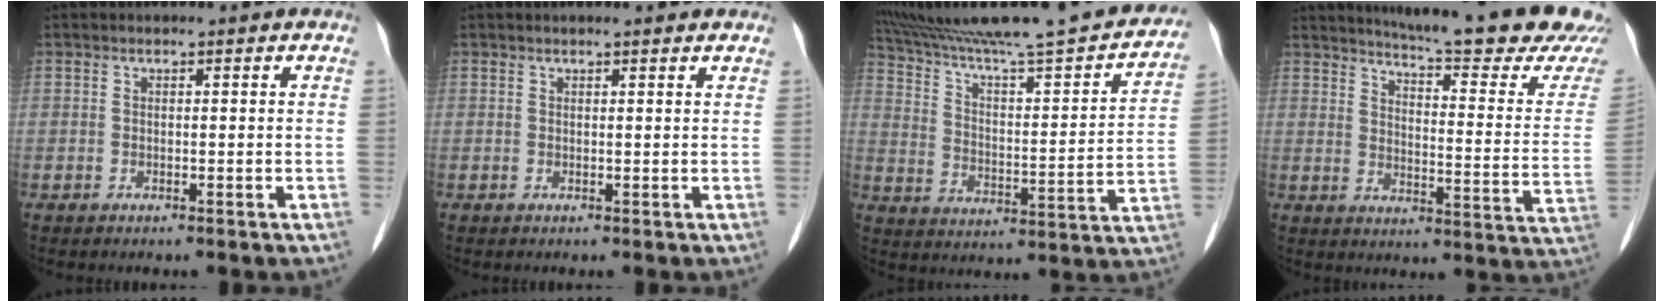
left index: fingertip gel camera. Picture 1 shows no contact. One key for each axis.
{"total": 3.0, "fx": 2.7, "fy": 0.4, "fz": 1.3, "tx": -0.018, "ty": 0.015, "tz": 0.028}
{"total": 28.0, "fx": 24.4, "fy": 2.7, "fz": 13.5, "tx": -0.214, "ty": -0.026, "tz": 0.340}
{"total": 24.5, "fx": 21.9, "fy": 1.5, "fz": 10.8, "tx": -0.154, "ty": -0.089, "tz": 0.261}